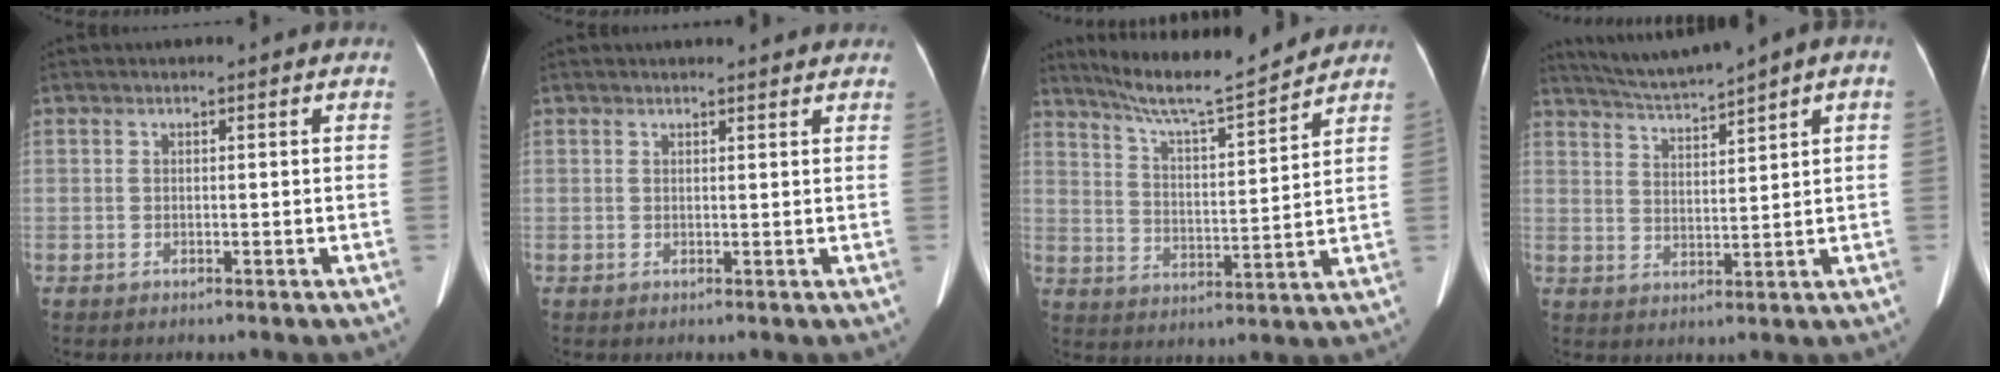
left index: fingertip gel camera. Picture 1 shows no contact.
{"total": 3.6, "force": [3.5, 0.4, 0.7], "torque": [-0.011, 0.008, 0.038]}
{"total": 12.7, "force": [11.8, -0.2, 4.6], "torque": [-0.086, 0.000, 0.194]}
{"total": 7.0, "force": [5.8, -0.7, 3.8], "torque": [-0.064, 0.012, 0.105]}